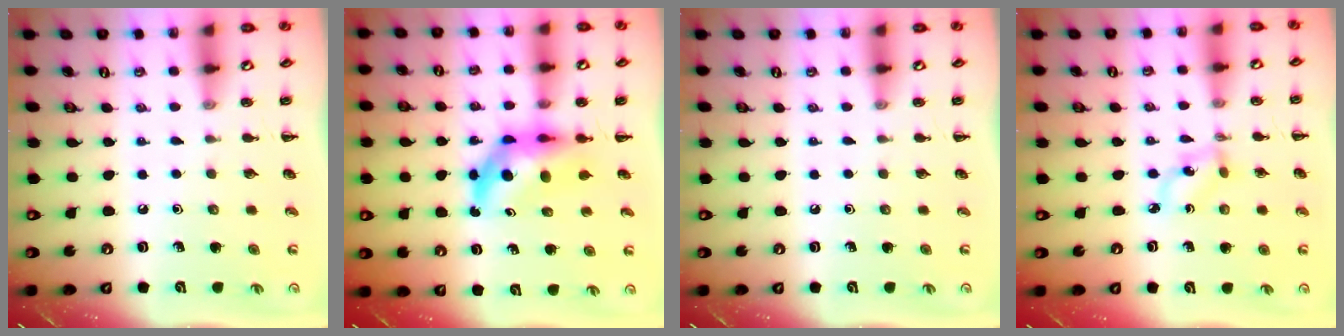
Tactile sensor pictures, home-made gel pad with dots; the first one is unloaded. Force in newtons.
{"total": 7.9, "press": 7.8, "slide": 1.6}
{"total": 0.0}
{"total": 2.3, "press": 2.2, "slide": 0.5}